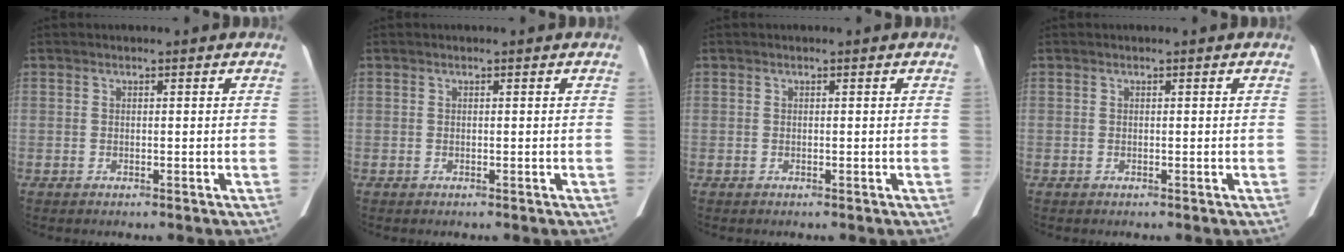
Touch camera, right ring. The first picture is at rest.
{"total": 0.0}
{"total": 0.0}
{"total": 0.0}